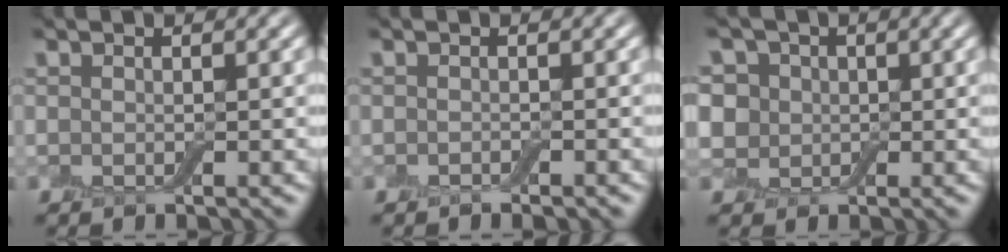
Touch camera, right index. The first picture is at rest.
{"total": 0.5, "force": [-0.5, 0.1, 0.3], "torque": [-0.003, -0.001, -0.007]}
{"total": 6.9, "force": [2.7, 5.4, 3.3], "torque": [-0.058, 0.022, 0.012]}